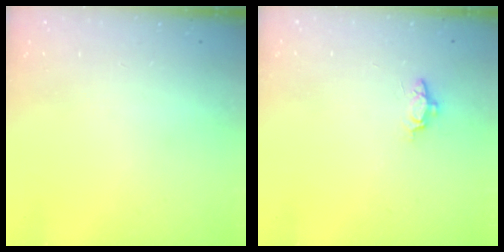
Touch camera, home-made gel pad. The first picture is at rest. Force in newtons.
{"total": 4.8, "press": 4.7, "slide": 0.5}